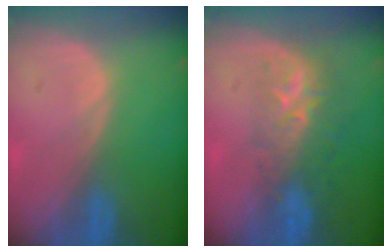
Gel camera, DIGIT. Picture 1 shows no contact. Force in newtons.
{"total": 8.8, "press": 7.2, "slide": 4.9}